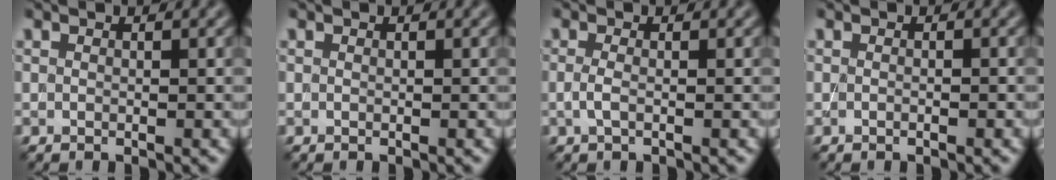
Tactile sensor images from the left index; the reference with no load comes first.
{"total": 0.0}
{"total": 1.0, "force": [-0.2, 0.3, 0.9], "torque": [-0.026, -0.004, -0.006]}
{"total": 1.3, "force": [0.2, 0.8, 1.0], "torque": [0.013, -0.004, -0.012]}